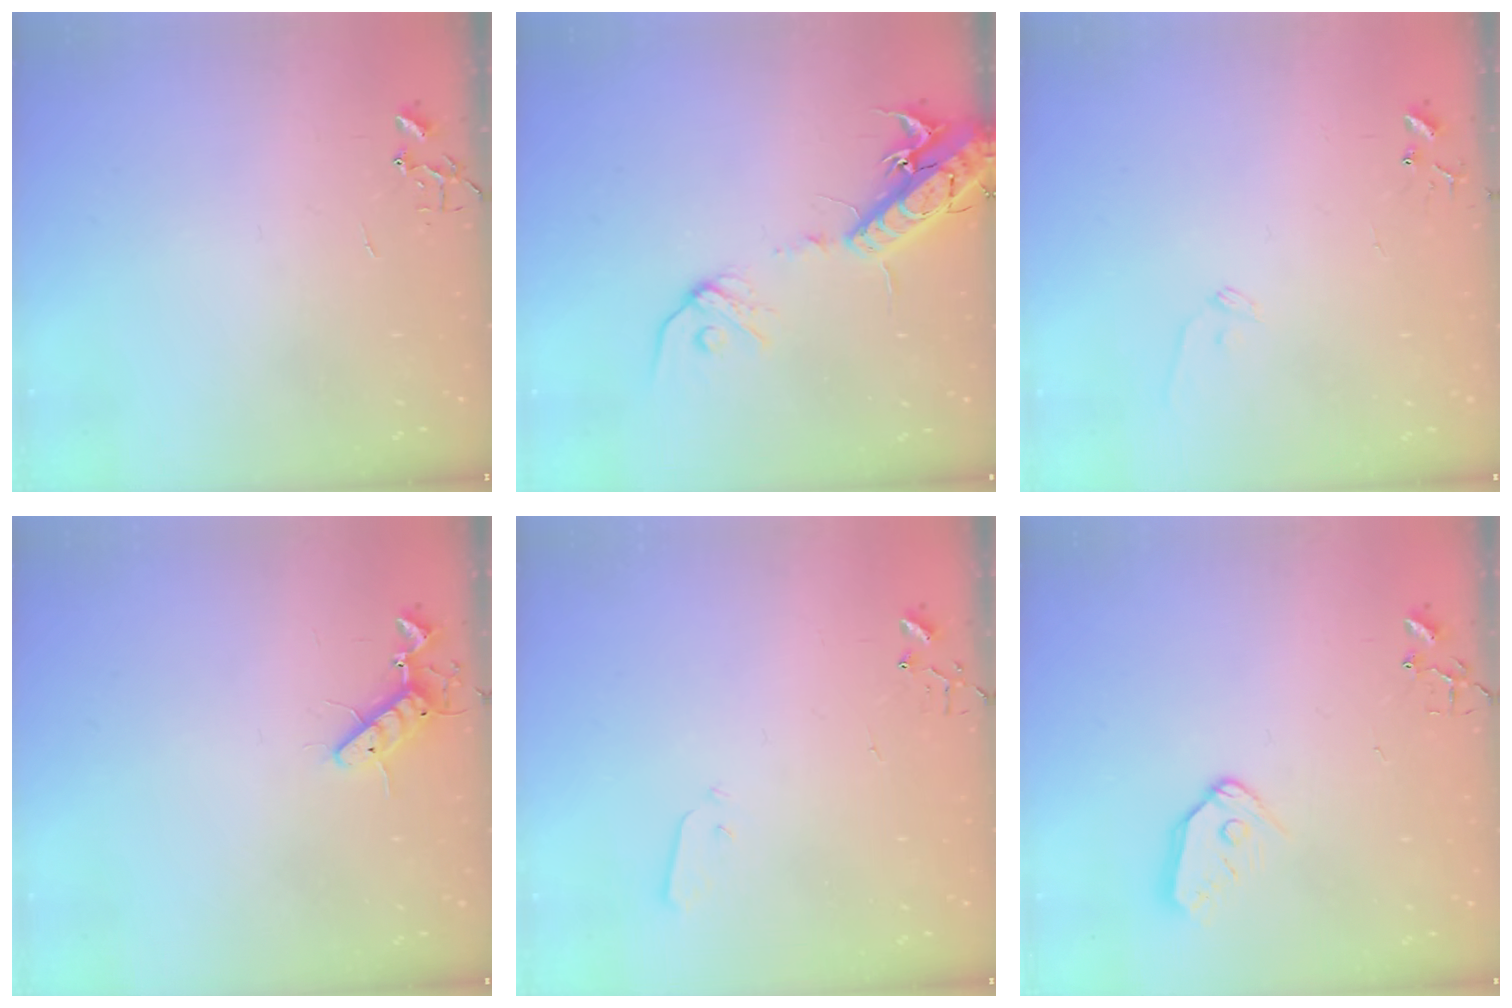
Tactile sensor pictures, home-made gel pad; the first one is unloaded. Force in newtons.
{"total": 17.2, "press": 16.9, "slide": 3.1}
{"total": 6.6, "press": 6.6, "slide": 0.6}
{"total": 8.5, "press": 8.4, "slide": 1.5}
{"total": 2.8, "press": 2.7, "slide": 0.4}
{"total": 10.0, "press": 9.9, "slide": 1.1}